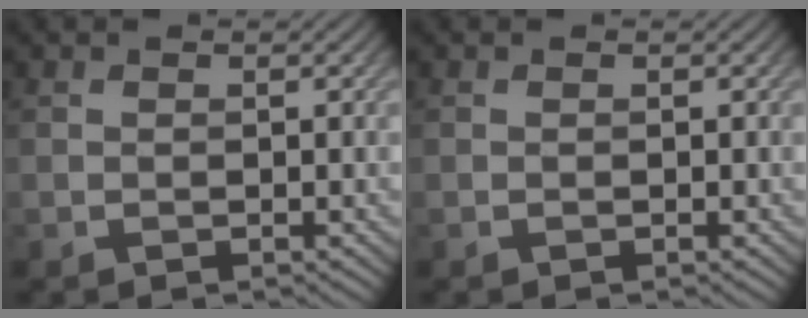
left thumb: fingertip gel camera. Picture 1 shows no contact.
{"total": 0.0}